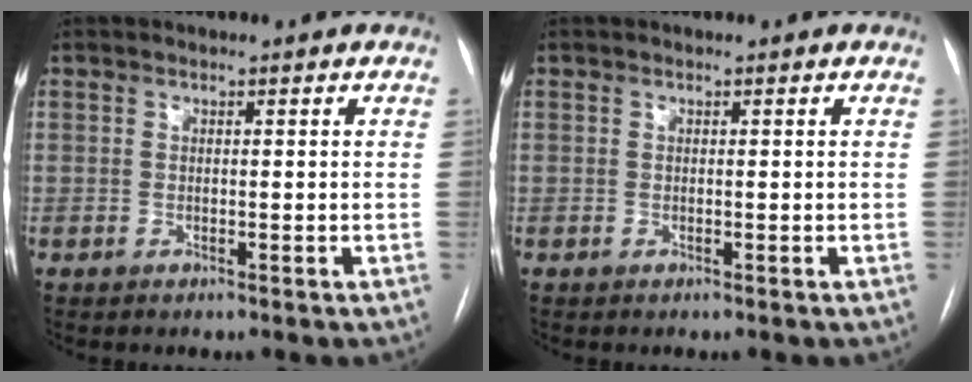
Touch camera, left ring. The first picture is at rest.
{"total": 0.0}